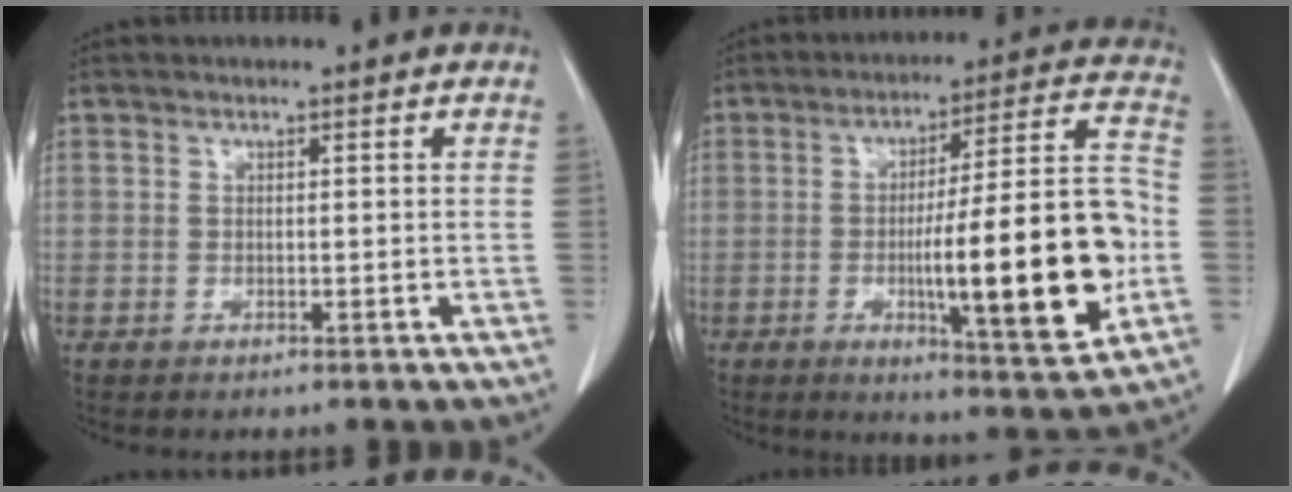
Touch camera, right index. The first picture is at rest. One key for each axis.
{"total": 20.2, "fx": -3.9, "fy": 2.0, "fz": 19.8, "tx": -0.282, "ty": 0.006, "tz": -0.050}